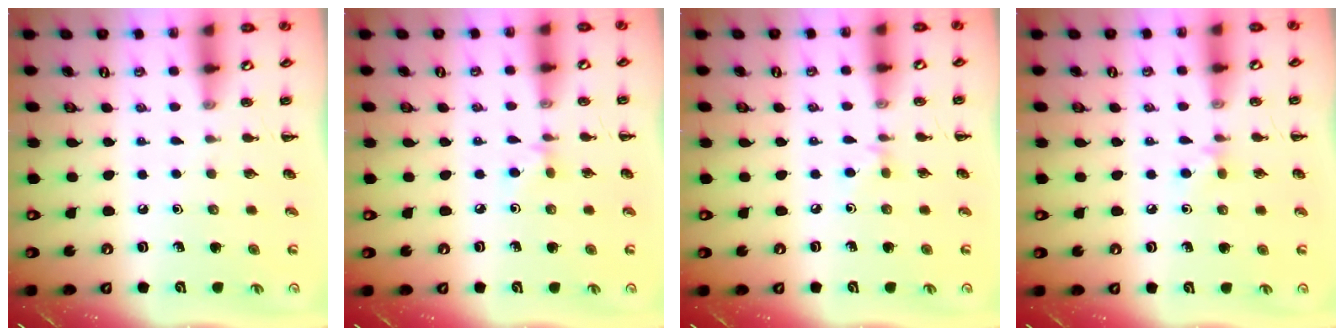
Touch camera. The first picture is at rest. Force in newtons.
{"total": 2.9, "press": 2.6, "slide": 1.2}
{"total": 3.0, "press": 2.8, "slide": 1.1}
{"total": 4.5, "press": 4.2, "slide": 1.5}